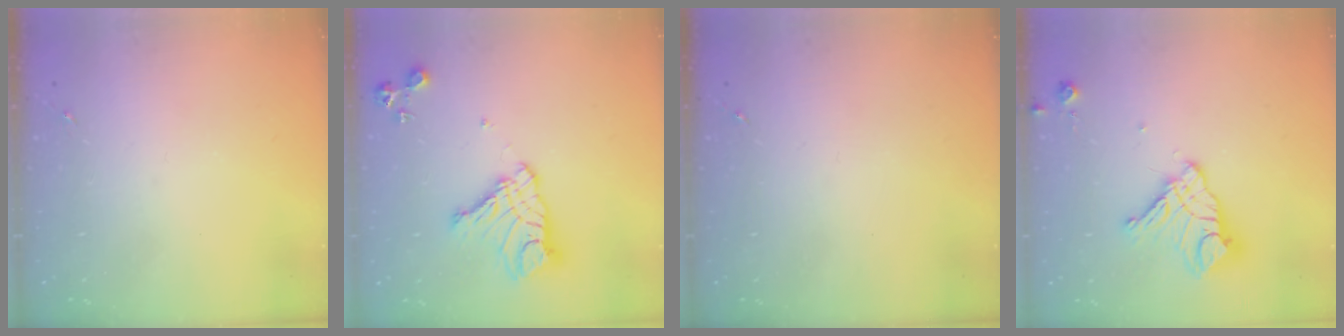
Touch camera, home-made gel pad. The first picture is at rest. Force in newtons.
{"total": 14.4, "press": 14.3, "slide": 1.3}
{"total": 0.0}
{"total": 14.6, "press": 14.5, "slide": 1.4}